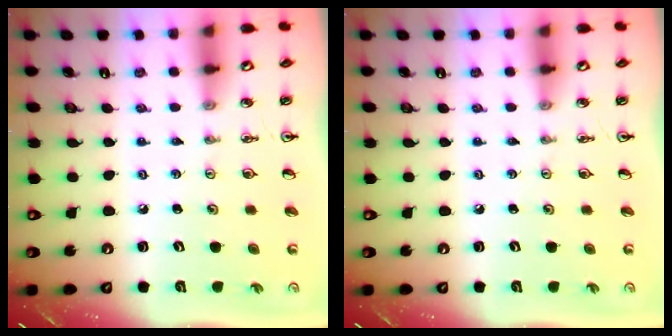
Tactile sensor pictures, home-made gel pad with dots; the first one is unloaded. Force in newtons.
{"total": 0.0}